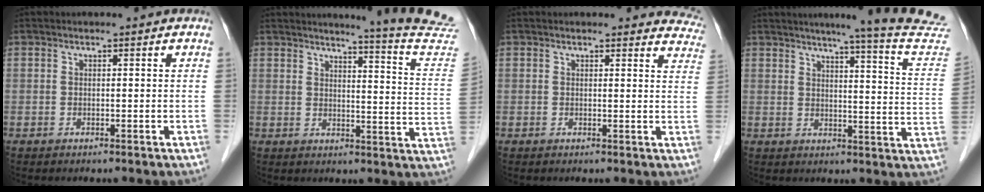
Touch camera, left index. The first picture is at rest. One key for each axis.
{"total": 15.6, "fx": 15.0, "fy": -2.4, "fz": 3.5, "tx": -0.049, "ty": -0.129, "tz": 0.152}
{"total": 8.9, "fx": 8.5, "fy": 2.4, "fz": 0.9, "tx": 0.035, "ty": -0.016, "tz": 0.051}
{"total": 18.8, "fx": 17.3, "fy": -1.9, "fz": 7.1, "tx": -0.095, "ty": -0.098, "tz": 0.186}